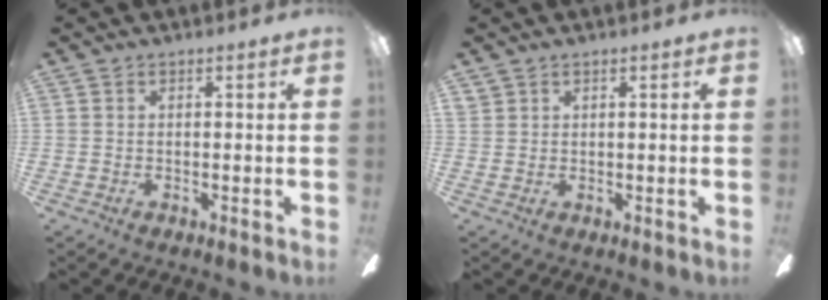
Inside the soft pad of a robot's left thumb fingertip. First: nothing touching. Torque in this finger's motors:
{"motor_torque": [0.02, -0.15, 0.33, -0.28, 0.00]}